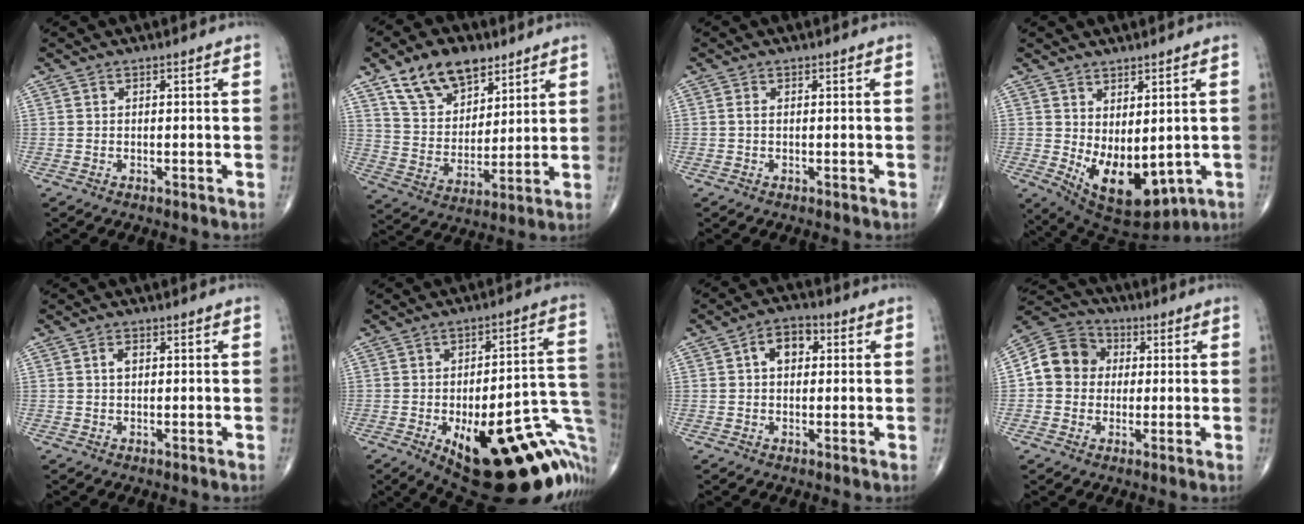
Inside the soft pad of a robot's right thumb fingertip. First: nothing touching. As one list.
[{"total": 14.6, "force": [9.1, 8.5, 7.6], "torque": [-0.096, -0.041, 0.168]}, {"total": 0.7, "force": [0.0, 0.4, 0.6], "torque": [-0.014, 0.000, 0.000]}, {"total": 12.7, "force": [-1.2, 6.7, 10.8], "torque": [-0.160, -0.018, 0.014]}, {"total": 1.6, "force": [0.3, 1.0, 1.2], "torque": [-0.022, 0.003, 0.005]}, {"total": 31.5, "force": [-11.1, 11.8, 27.0], "torque": [-0.260, 0.047, -0.134]}, {"total": 5.7, "force": [1.3, 3.9, 3.9], "torque": [-0.050, 0.013, 0.012]}, {"total": 10.4, "force": [0.9, 9.2, 4.7], "torque": [-0.063, 0.020, 0.003]}]